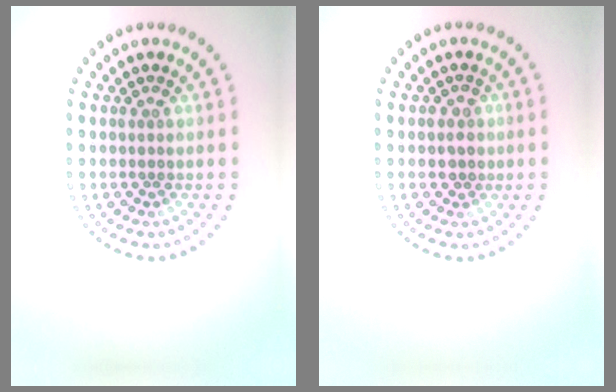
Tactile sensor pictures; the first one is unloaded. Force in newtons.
{"total": 1.2, "press": 0.9, "slide": 0.7}